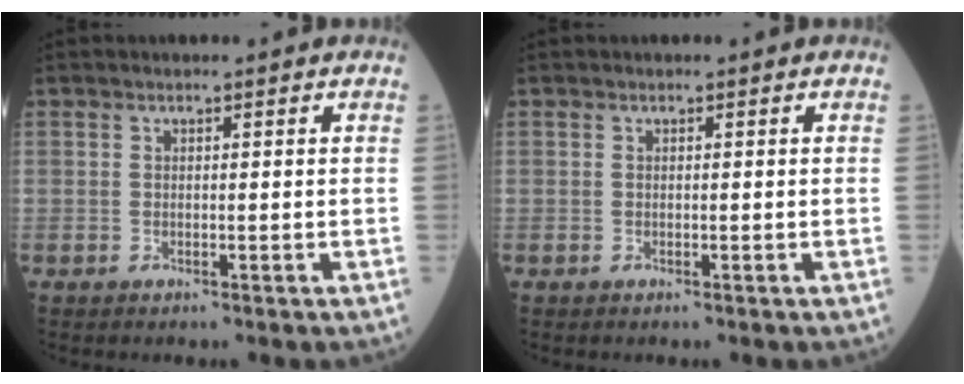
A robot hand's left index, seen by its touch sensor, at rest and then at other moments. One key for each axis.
{"total": 0.0}